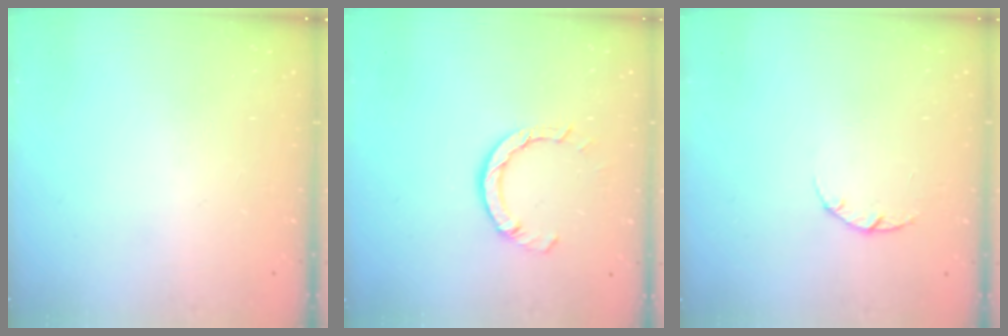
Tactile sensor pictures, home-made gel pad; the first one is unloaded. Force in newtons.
{"total": 5.5, "press": 5.5, "slide": 0.6}
{"total": 3.1, "press": 3.0, "slide": 0.4}